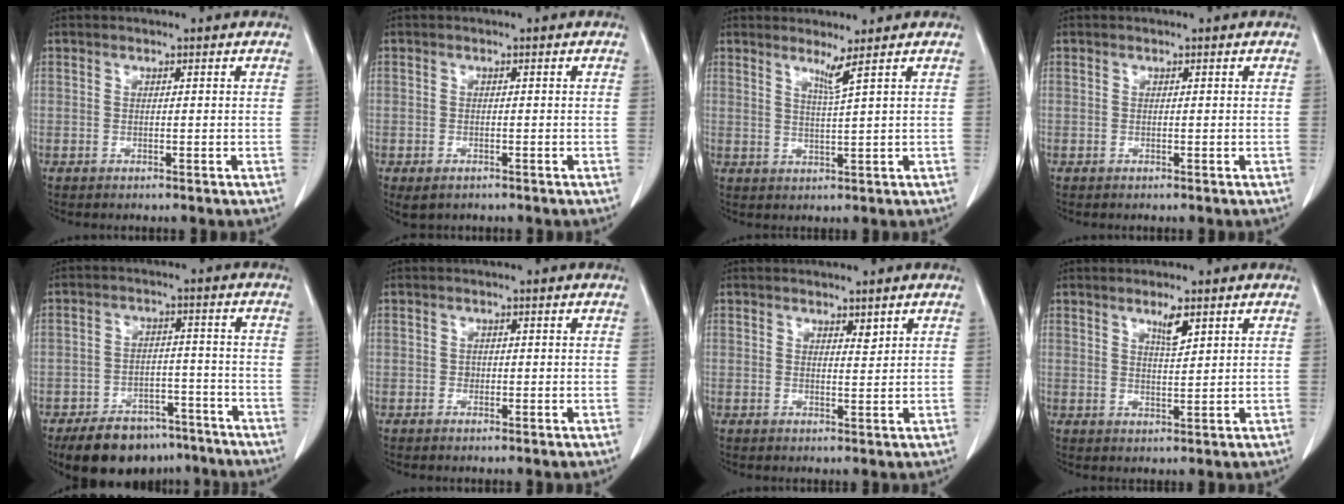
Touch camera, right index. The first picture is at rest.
{"total": 2.2, "force": [-1.4, 1.3, 1.2], "torque": [-0.025, -0.005, -0.014]}
{"total": 2.4, "force": [1.6, -1.2, 1.4], "torque": [-0.034, -0.021, 0.036]}
{"total": 0.0}
{"total": 12.3, "force": [-9.6, 6.2, 4.4], "torque": [-0.061, 0.012, -0.142]}
{"total": 0.6, "force": [-0.1, 0.6, 0.2], "torque": [0.002, 0.003, -0.002]}
{"total": 1.4, "force": [1.1, 0.4, 0.7], "torque": [-0.014, -0.009, 0.017]}
{"total": 3.0, "force": [1.9, 0.4, 2.3], "torque": [-0.044, -0.004, 0.034]}